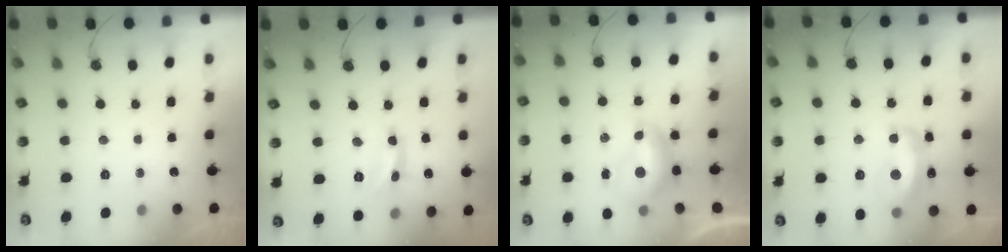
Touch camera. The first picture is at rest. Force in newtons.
{"total": 1.6, "press": 1.6, "slide": 0.3}
{"total": 0.0}
{"total": 6.7, "press": 6.7, "slide": 0.6}